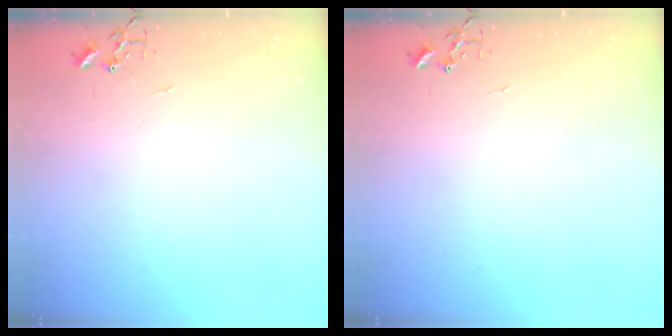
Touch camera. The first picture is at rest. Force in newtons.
{"total": 0.0}